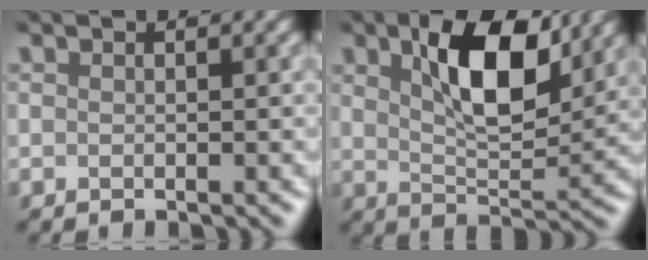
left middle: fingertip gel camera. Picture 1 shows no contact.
{"total": 6.5, "force": [3.2, 2.1, 5.2], "torque": [-0.100, 0.006, 0.067]}